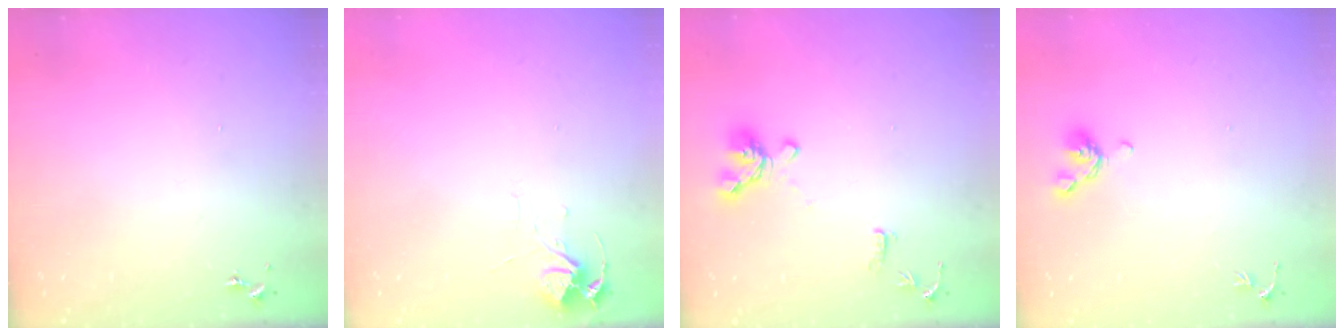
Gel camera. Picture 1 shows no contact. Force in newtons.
{"total": 7.1, "press": 7.1, "slide": 0.5}
{"total": 12.7, "press": 12.6, "slide": 1.5}
{"total": 7.2, "press": 7.1, "slide": 1.2}